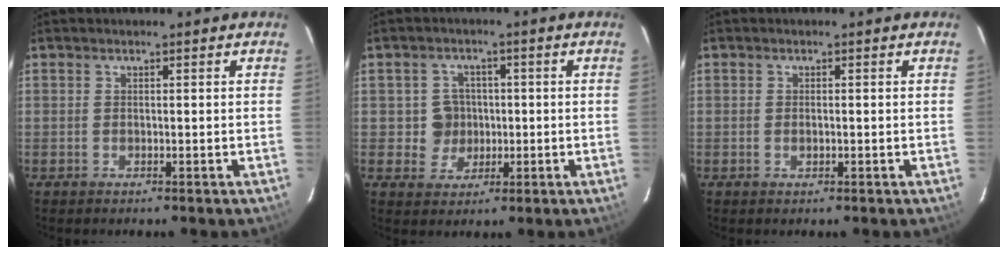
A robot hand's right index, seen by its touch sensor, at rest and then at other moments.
{"total": 5.0, "force": [-0.2, 4.9, 0.9], "torque": [-0.017, 0.013, 0.004]}
{"total": 0.9, "force": [-0.1, 0.4, 0.8], "torque": [-0.016, 0.001, -0.003]}